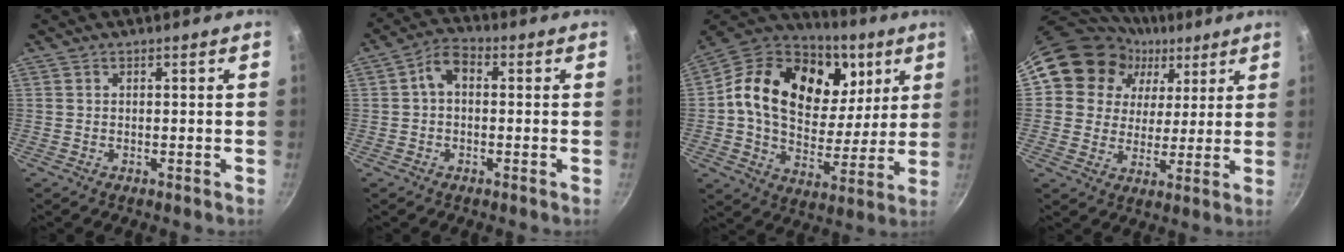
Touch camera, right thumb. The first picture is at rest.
{"total": 5.0, "force": [0.2, 3.4, 3.8], "torque": [-0.065, 0.016, -0.006]}
{"total": 27.7, "force": [8.6, 18.6, 18.6], "torque": [-0.290, -0.015, 0.131]}
{"total": 14.6, "force": [7.1, 12.0, 4.4], "torque": [-0.052, -0.011, 0.118]}